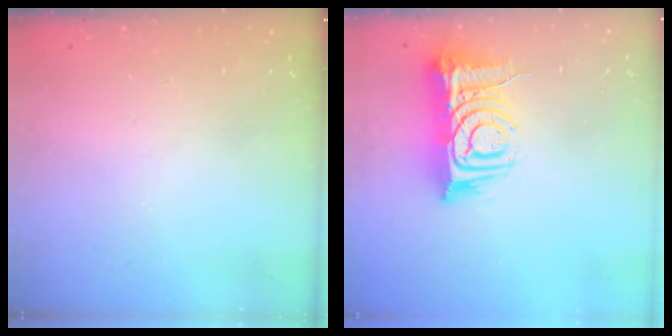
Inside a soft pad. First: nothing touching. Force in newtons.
{"total": 12.8, "press": 12.7, "slide": 1.6}